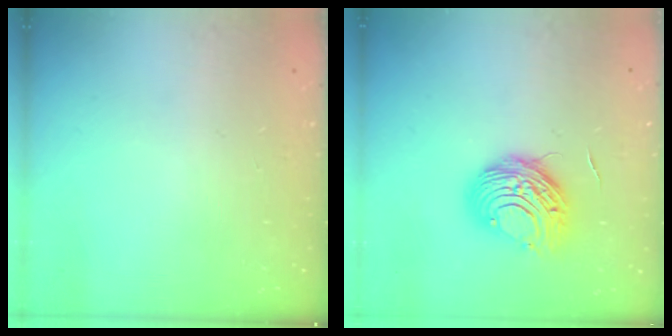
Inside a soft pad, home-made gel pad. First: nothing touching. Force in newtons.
{"total": 9.5, "press": 9.5, "slide": 0.7}